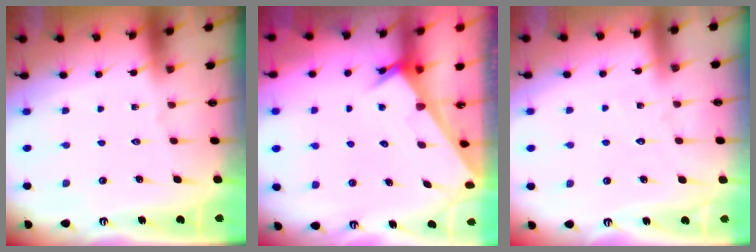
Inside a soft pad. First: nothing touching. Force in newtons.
{"total": 2.4, "press": 2.4, "slide": 0.1}
{"total": 3.0, "press": 3.0, "slide": 0.3}